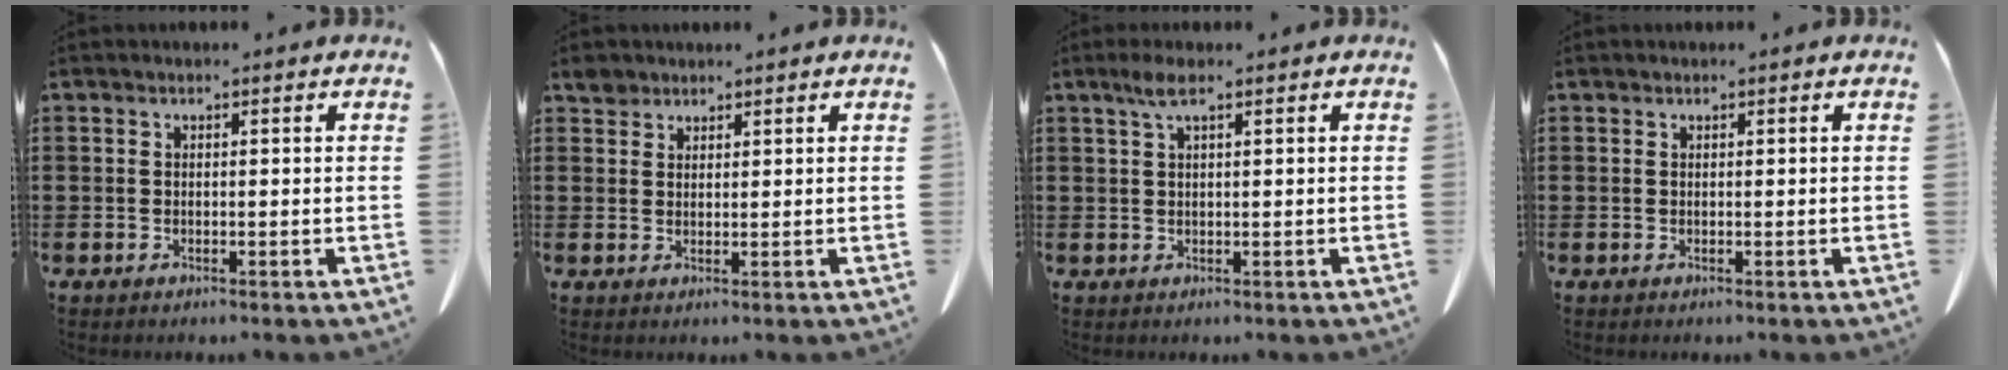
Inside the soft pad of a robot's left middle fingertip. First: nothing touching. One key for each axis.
{"total": 2.2, "fx": 1.9, "fy": 1.0, "fz": 0.3, "tx": -0.013, "ty": 0.001, "tz": 0.039}
{"total": 2.7, "fx": 1.3, "fy": 0.5, "fz": 2.3, "tx": -0.048, "ty": 0.003, "tz": 0.024}
{"total": 0.0}